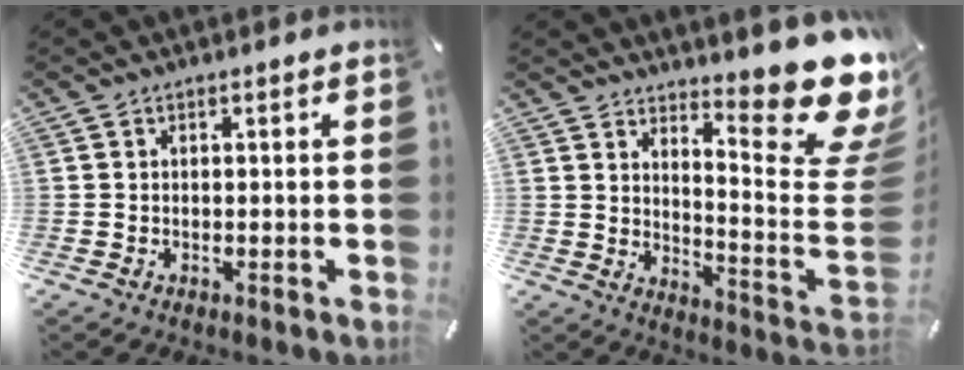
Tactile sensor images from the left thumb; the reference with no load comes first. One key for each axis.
{"total": 18.5, "fx": 13.2, "fy": 4.7, "fz": 12.1, "tx": -0.149, "ty": -0.120, "tz": 0.214}